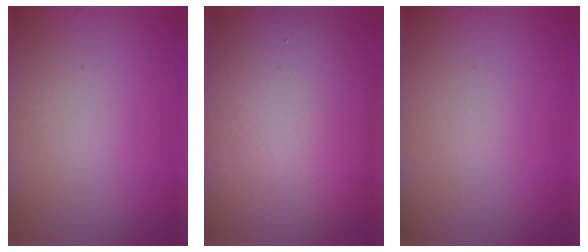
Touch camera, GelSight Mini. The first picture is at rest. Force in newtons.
{"total": 13.3, "press": 13.2, "slide": 0.8}
{"total": 0.0}